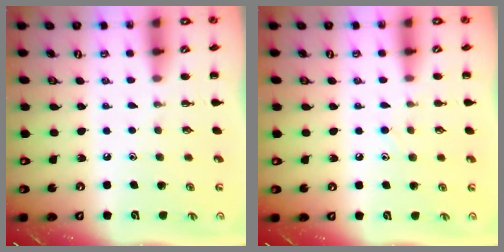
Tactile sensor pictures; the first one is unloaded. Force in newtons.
{"total": 6.6, "press": 6.3, "slide": 2.1}